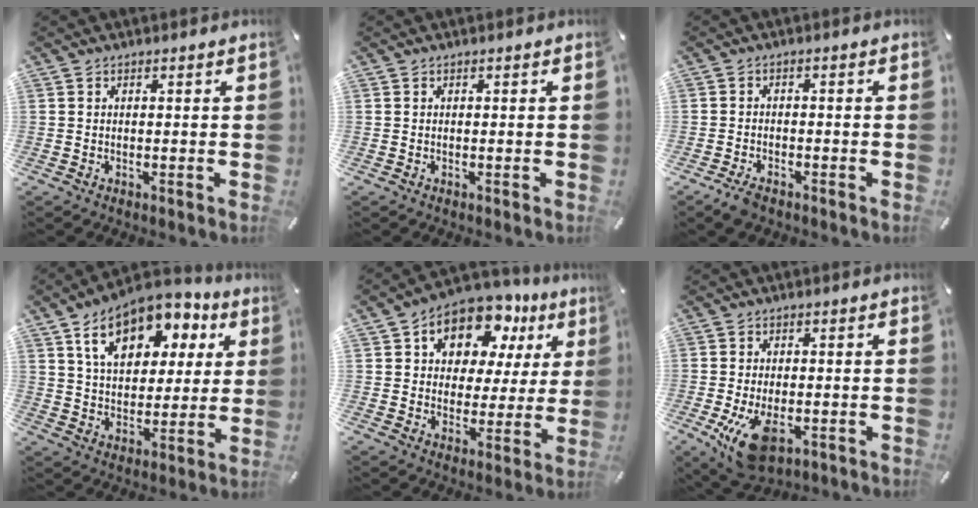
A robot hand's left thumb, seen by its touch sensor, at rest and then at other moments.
{"total": 0.0}
{"total": 3.1, "force": [-2.4, 1.3, 1.6], "torque": [-0.038, 0.009, -0.048]}
{"total": 15.9, "force": [8.7, 9.8, 8.9], "torque": [-0.152, -0.029, 0.156]}
{"total": 12.8, "force": [7.6, 8.7, 5.5], "torque": [-0.087, -0.056, 0.136]}
{"total": 9.9, "force": [-3.5, 5.5, 7.5], "torque": [-0.159, -0.005, -0.060]}